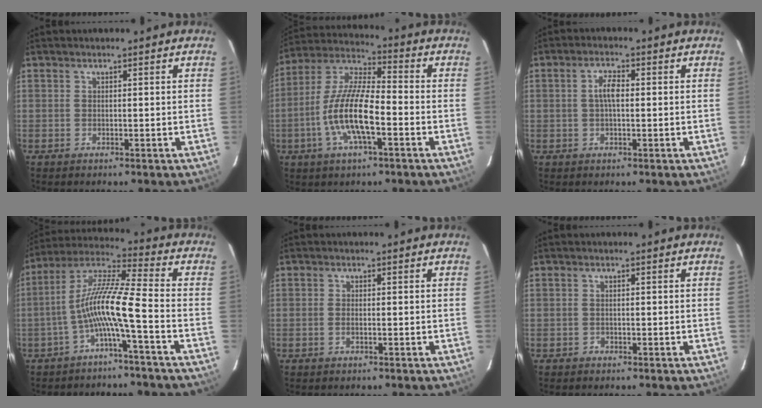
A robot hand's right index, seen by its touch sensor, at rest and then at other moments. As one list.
[{"total": 13.7, "force": [-4.4, 3.8, 12.4], "torque": [-0.254, -0.001, -0.086]}, {"total": 3.3, "force": [0.1, 1.2, 3.0], "torque": [-0.061, 0.008, 0.002]}, {"total": 10.5, "force": [-3.9, 0.0, 9.8], "torque": [-0.204, 0.016, -0.076]}, {"total": 1.0, "force": [-0.4, 0.5, 0.8], "torque": [-0.017, 0.001, -0.007]}, {"total": 0.8, "force": [-0.6, 0.6, -0.1], "torque": [0.003, 0.003, -0.009]}]